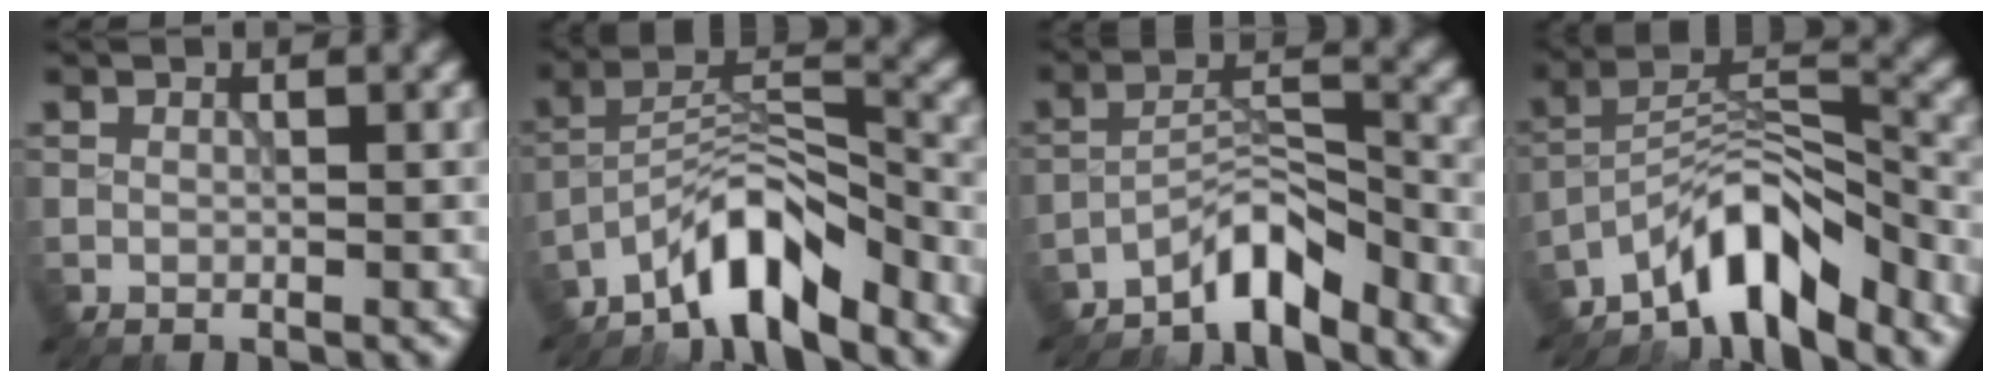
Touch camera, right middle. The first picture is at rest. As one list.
[{"total": 6.7, "force": [-5.4, 1.7, 3.6], "torque": [-0.057, 0.011, -0.104]}, {"total": 4.6, "force": [-3.9, 1.0, 2.3], "torque": [-0.033, 0.015, -0.079]}, {"total": 7.5, "force": [-5.9, 2.3, 4.0], "torque": [-0.055, 0.009, -0.115]}]